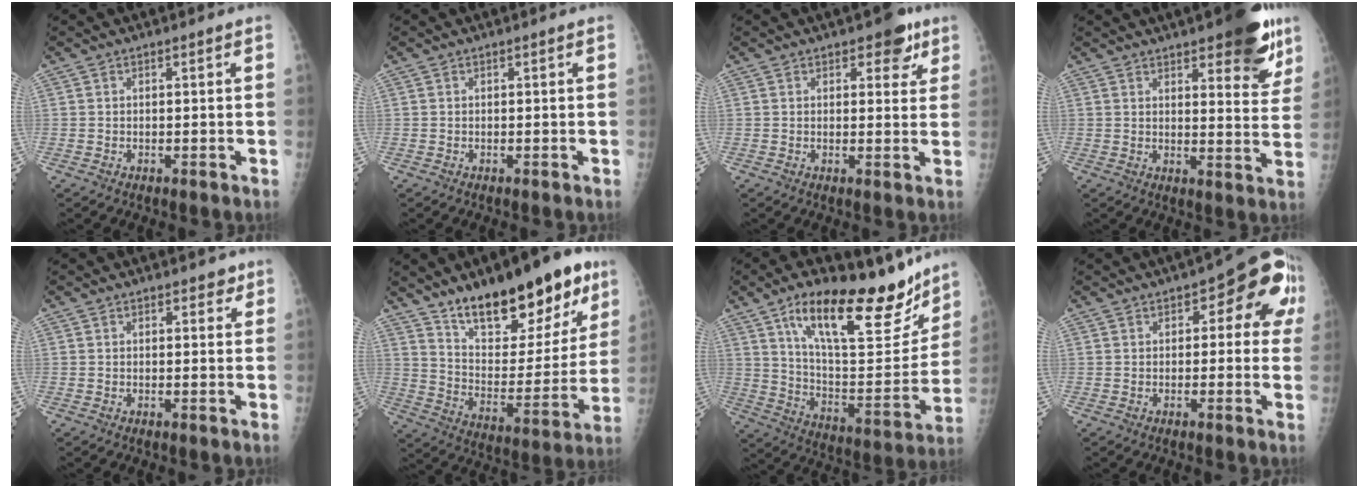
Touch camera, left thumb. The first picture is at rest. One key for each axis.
{"total": 0.0}
{"total": 5.3, "fx": 3.0, "fy": 2.9, "fz": 3.3, "tx": -0.011, "ty": -0.011, "tz": 0.033}
{"total": 14.8, "fx": 9.2, "fy": 4.9, "fz": 10.5, "tx": -0.094, "ty": -0.047, "tz": 0.116}
{"total": 2.0, "fx": 1.3, "fy": 1.2, "fz": 1.0, "tx": 0.005, "ty": -0.005, "tz": 0.013}
{"total": 25.0, "fx": 16.2, "fy": 10.4, "fz": 15.9, "tx": -0.188, "ty": -0.068, "tz": 0.255}
{"total": 26.0, "fx": 17.1, "fy": 9.0, "fz": 17.4, "tx": -0.224, "ty": -0.064, "tz": 0.278}
{"total": 11.2, "fx": 3.4, "fy": 5.5, "fz": 9.2, "tx": -0.063, "ty": 0.014, "tz": 0.031}